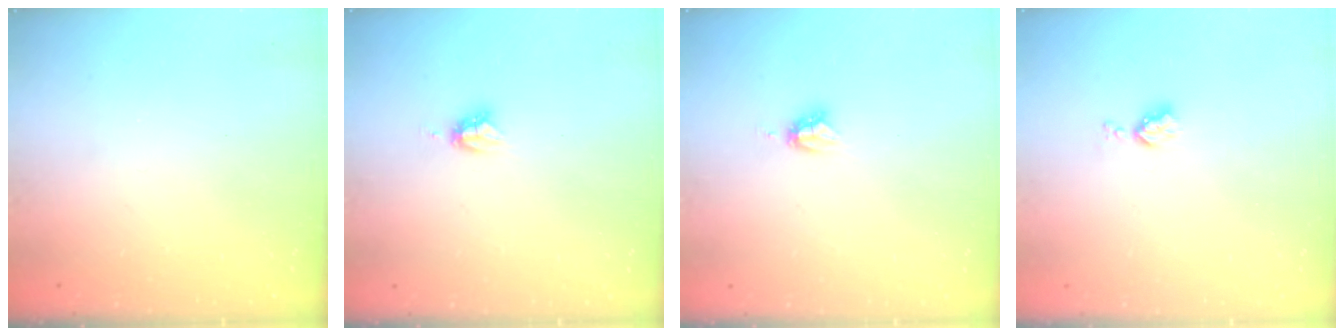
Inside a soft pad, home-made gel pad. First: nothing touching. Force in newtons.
{"total": 4.1, "press": 4.1, "slide": 0.2}
{"total": 4.1, "press": 4.1, "slide": 0.2}
{"total": 4.3, "press": 4.3, "slide": 0.6}